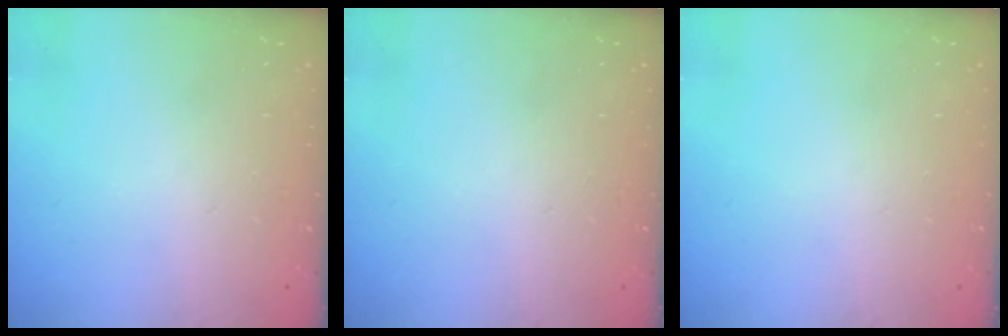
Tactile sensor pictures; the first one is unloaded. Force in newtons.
{"total": 0.0}
{"total": 0.0}